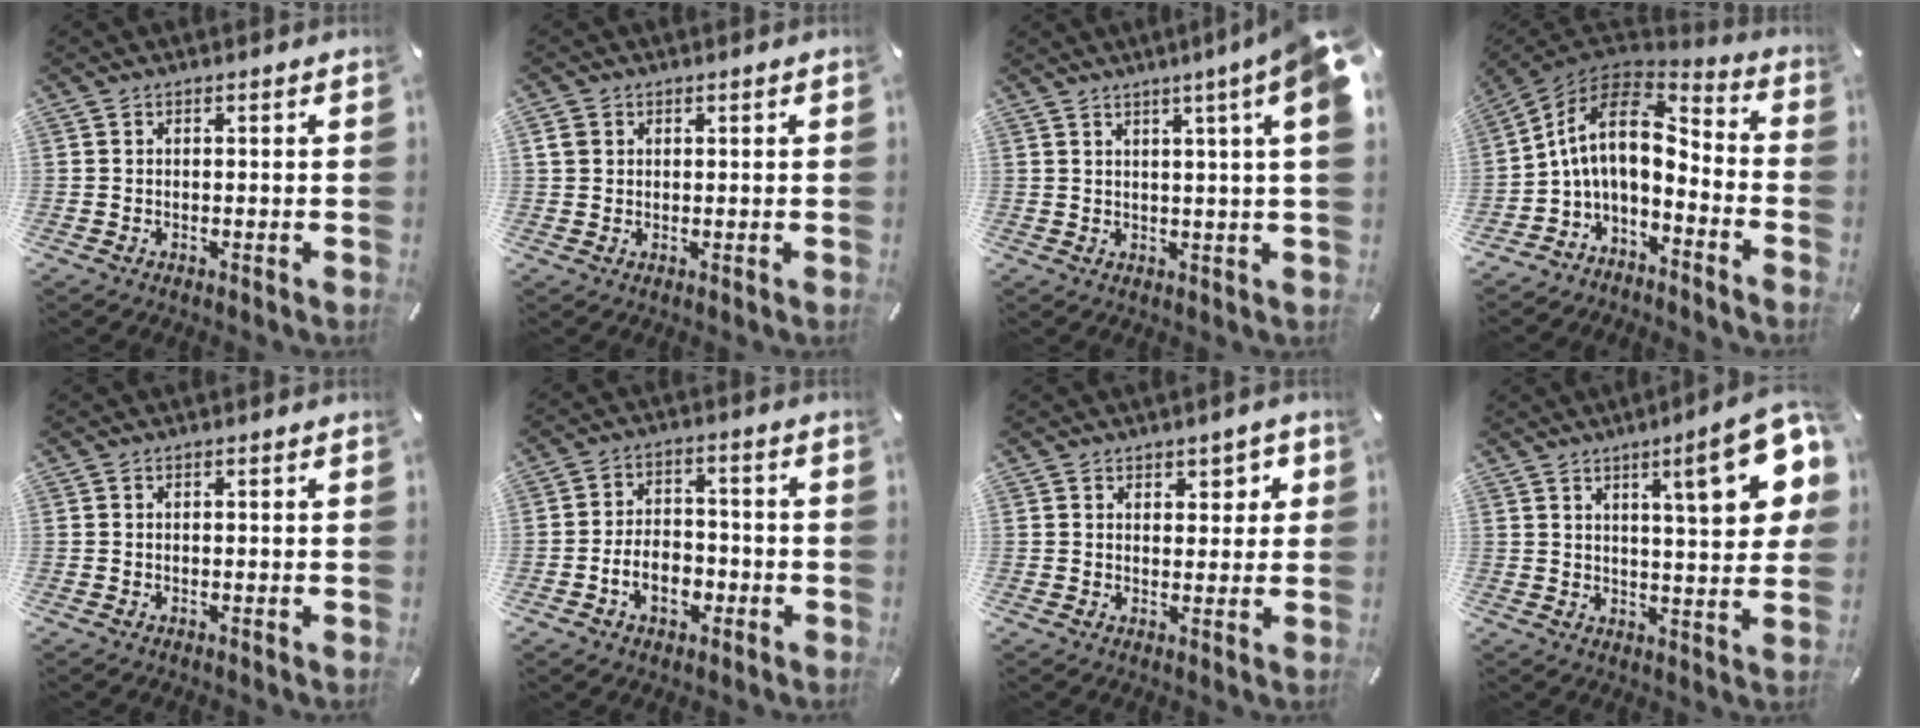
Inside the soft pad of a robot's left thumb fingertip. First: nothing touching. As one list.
[{"total": 2.0, "force": [0.6, 1.9, 0.3], "torque": [-0.009, 0.005, 0.010]}, {"total": 8.1, "force": [3.9, -0.3, 7.1], "torque": [-0.115, -0.019, 0.061]}, {"total": 12.4, "force": [1.2, 7.2, 10.1], "torque": [-0.214, -0.004, 0.018]}, {"total": 0.0}, {"total": 8.3, "force": [-3.0, 5.9, 5.0], "torque": [-0.094, 0.014, -0.056]}, {"total": 3.1, "force": [1.4, 2.6, 1.0], "torque": [0.007, -0.006, 0.017]}, {"total": 17.1, "force": [7.5, 4.2, 14.8], "torque": [-0.203, -0.036, 0.107]}]